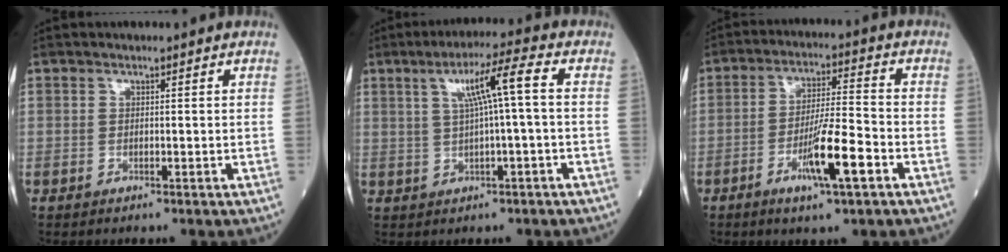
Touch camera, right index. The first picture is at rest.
{"total": 7.2, "force": [1.3, -0.5, 7.1], "torque": [-0.124, 0.015, 0.025]}
{"total": 9.6, "force": [-4.1, 0.6, 8.7], "torque": [-0.158, -0.008, -0.071]}